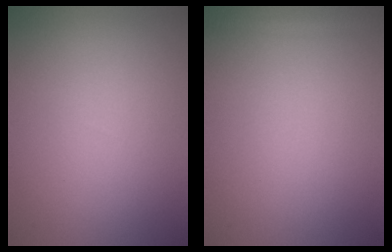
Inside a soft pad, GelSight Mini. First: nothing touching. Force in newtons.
{"total": 1.0, "press": 1.0, "slide": 0.1}